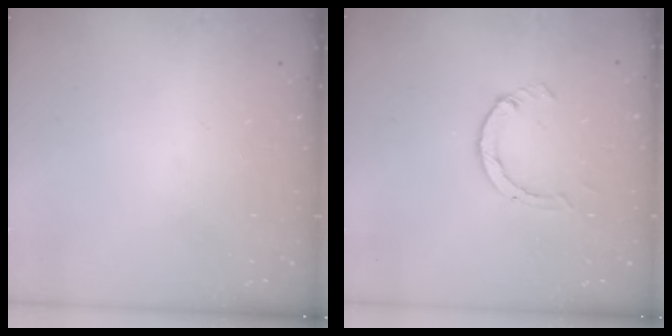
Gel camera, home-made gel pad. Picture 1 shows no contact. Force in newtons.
{"total": 2.3, "press": 2.3, "slide": 0.3}